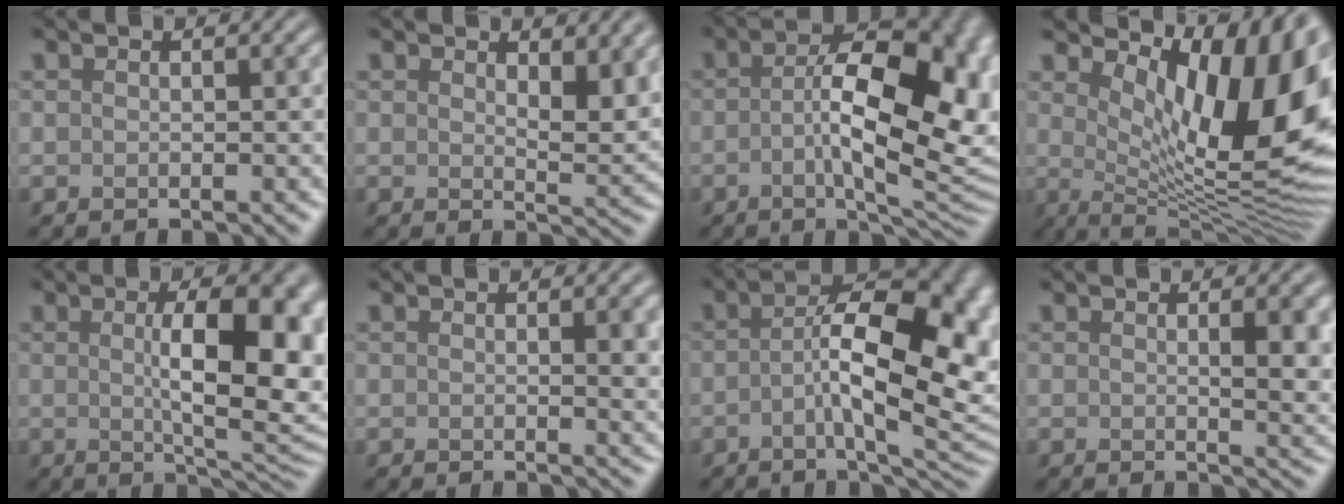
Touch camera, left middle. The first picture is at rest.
{"total": 4.1, "force": [1.9, 1.7, 3.1], "torque": [-0.043, -0.006, 0.033]}
{"total": 14.1, "force": [-0.2, 5.8, 12.9], "torque": [-0.167, 0.013, -0.002]}
{"total": 13.5, "force": [3.8, 5.5, 11.7], "torque": [-0.146, -0.012, 0.068]}
{"total": 10.0, "force": [0.9, 2.9, 9.5], "torque": [-0.124, -0.001, 0.018]}
{"total": 2.0, "force": [0.4, 0.4, 1.9], "torque": [-0.020, -0.002, 0.004]}
{"total": 13.1, "force": [-0.8, 4.8, 12.2], "torque": [-0.162, 0.013, -0.012]}
{"total": 3.6, "force": [0.6, 0.9, 3.4], "torque": [-0.041, -0.002, 0.011]}